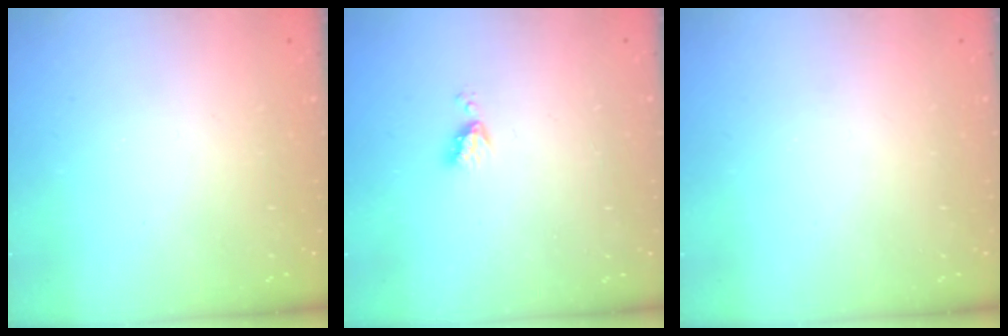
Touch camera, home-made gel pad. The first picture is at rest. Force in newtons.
{"total": 4.0, "press": 4.0, "slide": 0.5}
{"total": 0.0}